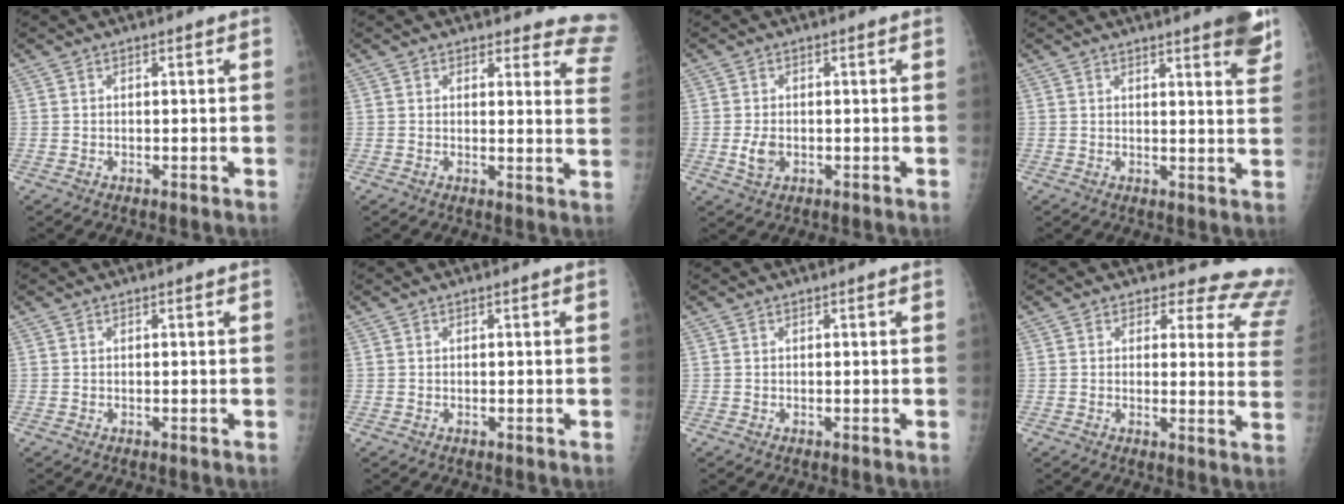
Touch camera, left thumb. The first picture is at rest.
{"total": 10.6, "force": [10.3, 2.7, 0.4], "torque": [0.055, -0.084, 0.072]}
{"total": 3.2, "force": [-0.6, 2.2, 2.3], "torque": [-0.042, -0.002, -0.008]}
{"total": 7.6, "force": [5.0, 1.2, 5.6], "torque": [-0.054, -0.021, 0.055]}
{"total": 0.0}
{"total": 0.0}
{"total": 0.0}
{"total": 14.1, "force": [13.1, 4.9, 1.8], "torque": [0.037, -0.115, 0.105]}